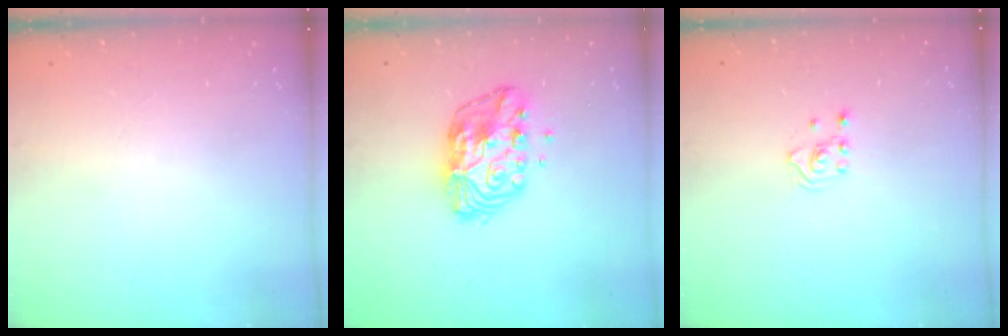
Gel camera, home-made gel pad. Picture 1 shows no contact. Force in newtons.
{"total": 12.5, "press": 12.5, "slide": 1.0}
{"total": 1.6, "press": 1.5, "slide": 0.2}